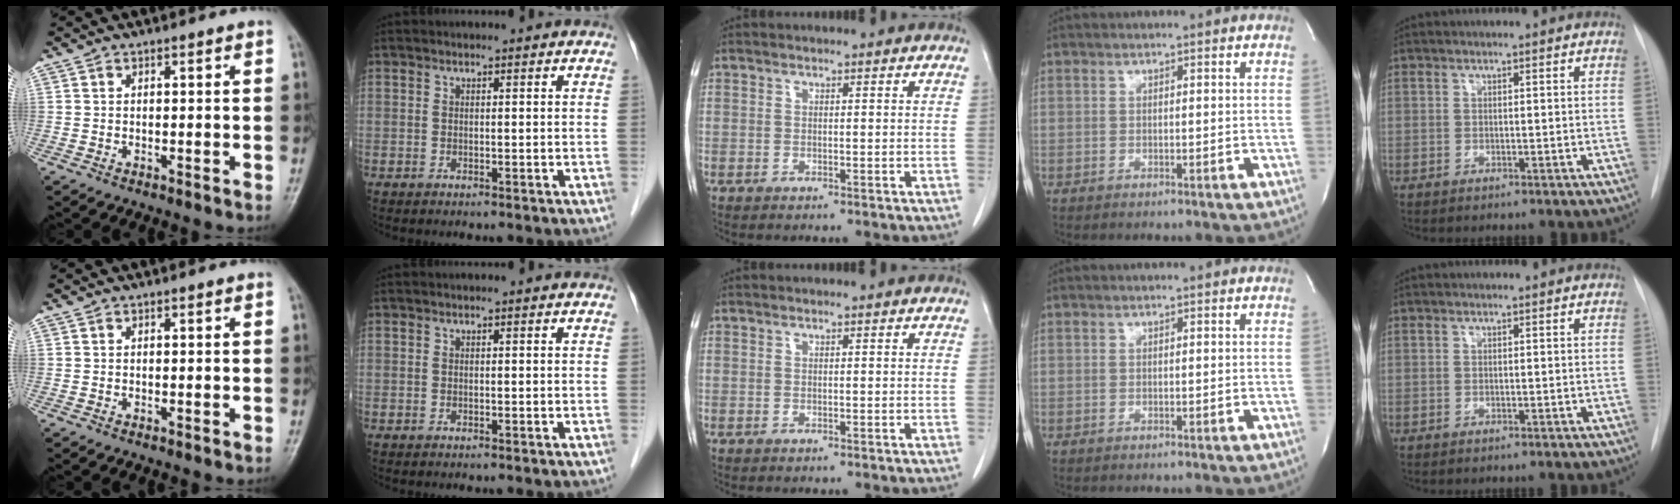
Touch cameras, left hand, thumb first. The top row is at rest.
{}